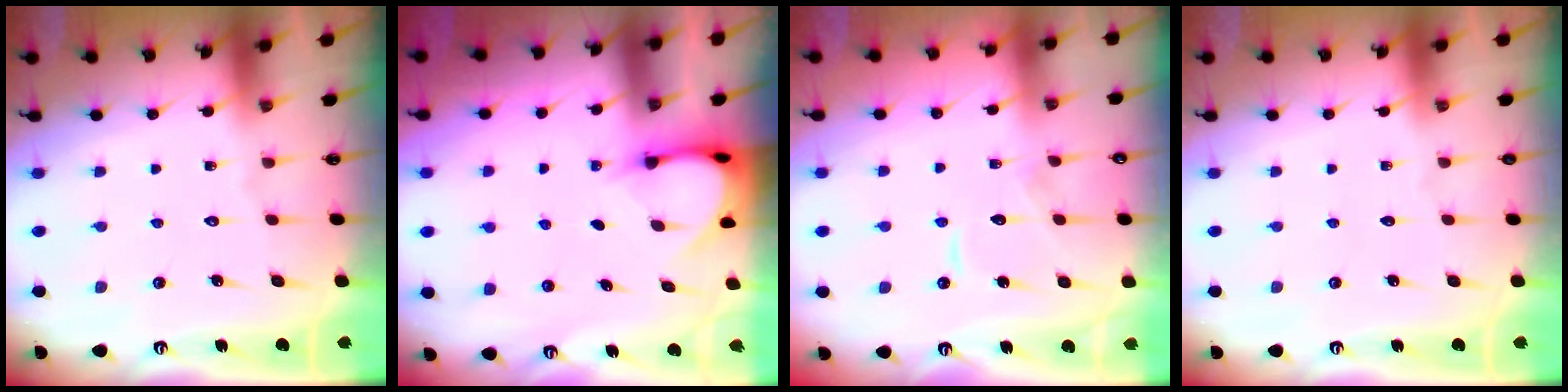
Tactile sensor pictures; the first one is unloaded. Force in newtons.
{"total": 3.9, "press": 3.9, "slide": 0.3}
{"total": 7.1, "press": 7.1, "slide": 0.7}
{"total": 0.0}